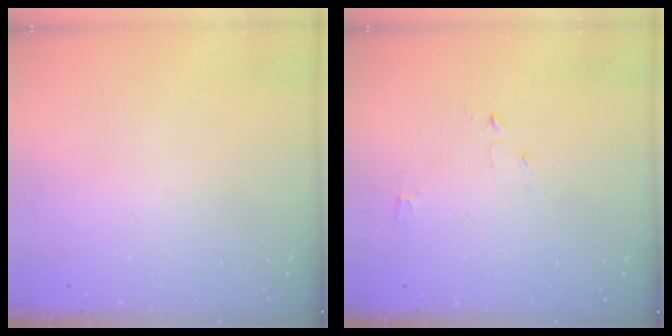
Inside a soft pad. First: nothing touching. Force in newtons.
{"total": 2.9, "press": 2.8, "slide": 0.3}